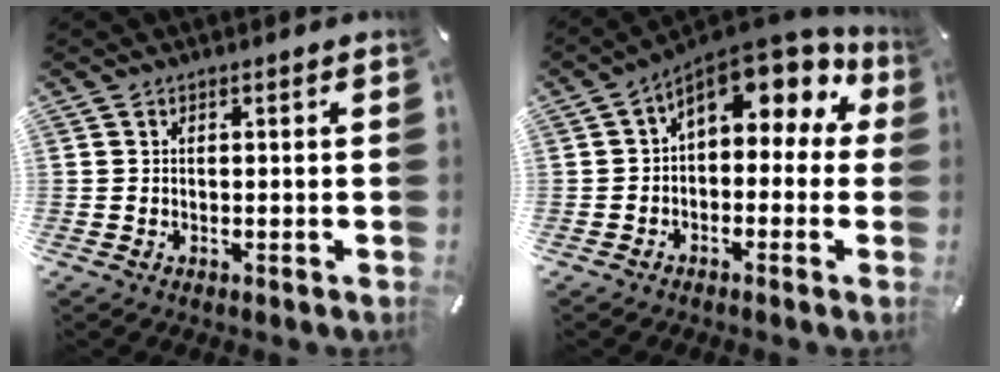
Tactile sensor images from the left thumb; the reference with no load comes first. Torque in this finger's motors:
{"motor_torque": [2.30, 2.71, 0.88, 0.45, 0.17]}